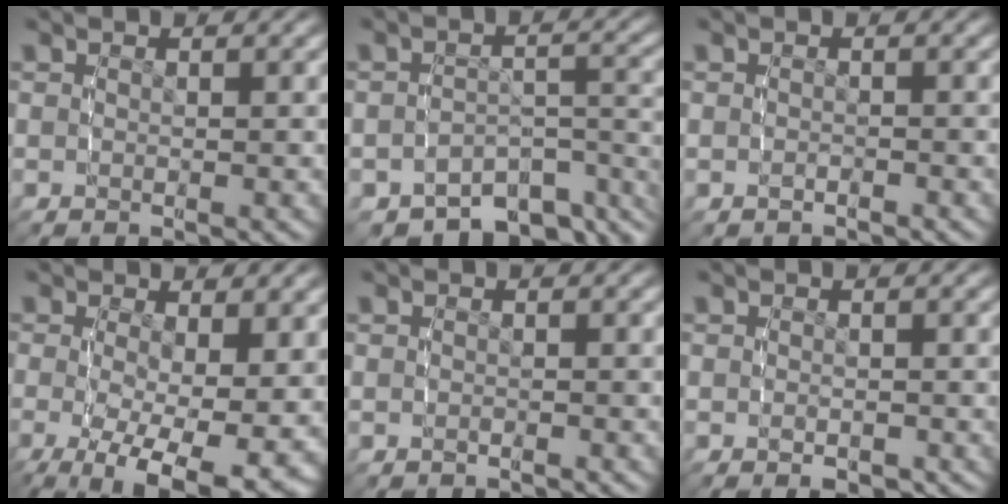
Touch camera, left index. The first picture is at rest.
{"total": 9.9, "force": [-7.9, 4.4, 4.0], "torque": [-0.034, -0.011, -0.118]}
{"total": 0.8, "force": [-0.7, 0.2, 0.0], "torque": [-0.001, -0.003, -0.007]}
{"total": 9.2, "force": [-4.0, 3.8, 7.3], "torque": [-0.134, -0.061, -0.034]}
{"total": 0.0}
{"total": 1.1, "force": [-0.8, 0.5, 0.6], "torque": [-0.008, -0.007, -0.008]}